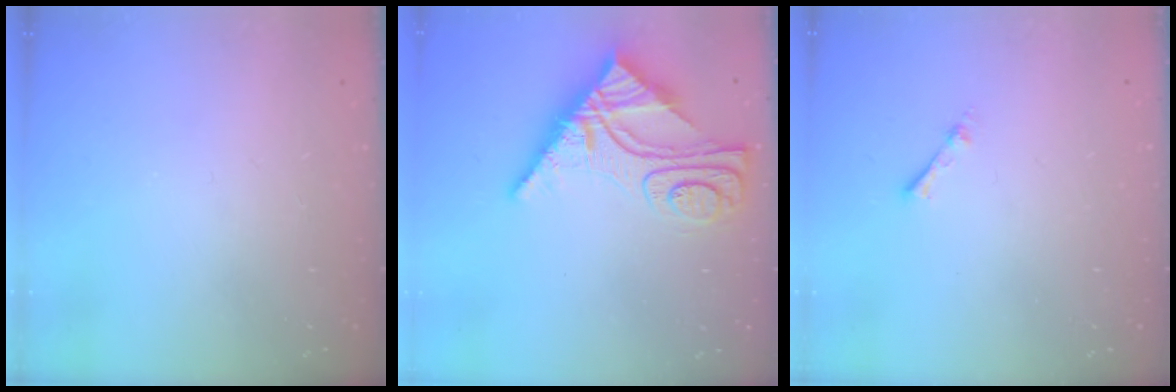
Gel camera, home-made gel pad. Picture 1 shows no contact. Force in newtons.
{"total": 15.2, "press": 15.1, "slide": 1.6}
{"total": 1.9, "press": 1.9, "slide": 0.3}